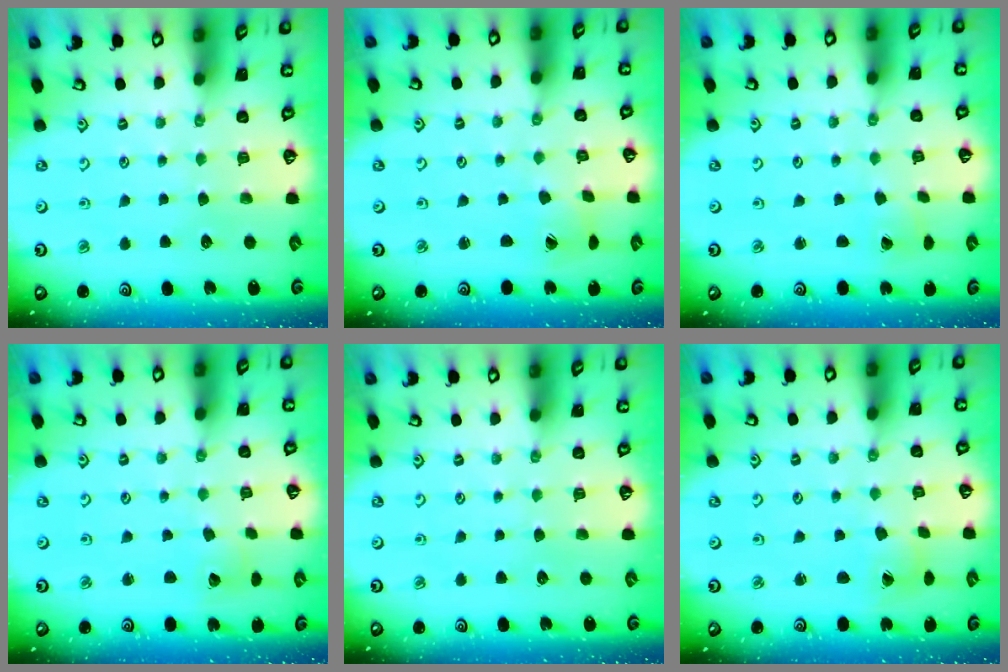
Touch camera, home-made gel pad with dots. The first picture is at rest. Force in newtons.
{"total": 2.5, "press": 2.4, "slide": 0.4}
{"total": 0.9, "press": 0.9, "slide": 0.1}
{"total": 2.2, "press": 2.2, "slide": 0.3}
{"total": 0.0}
{"total": 1.7, "press": 1.6, "slide": 0.2}